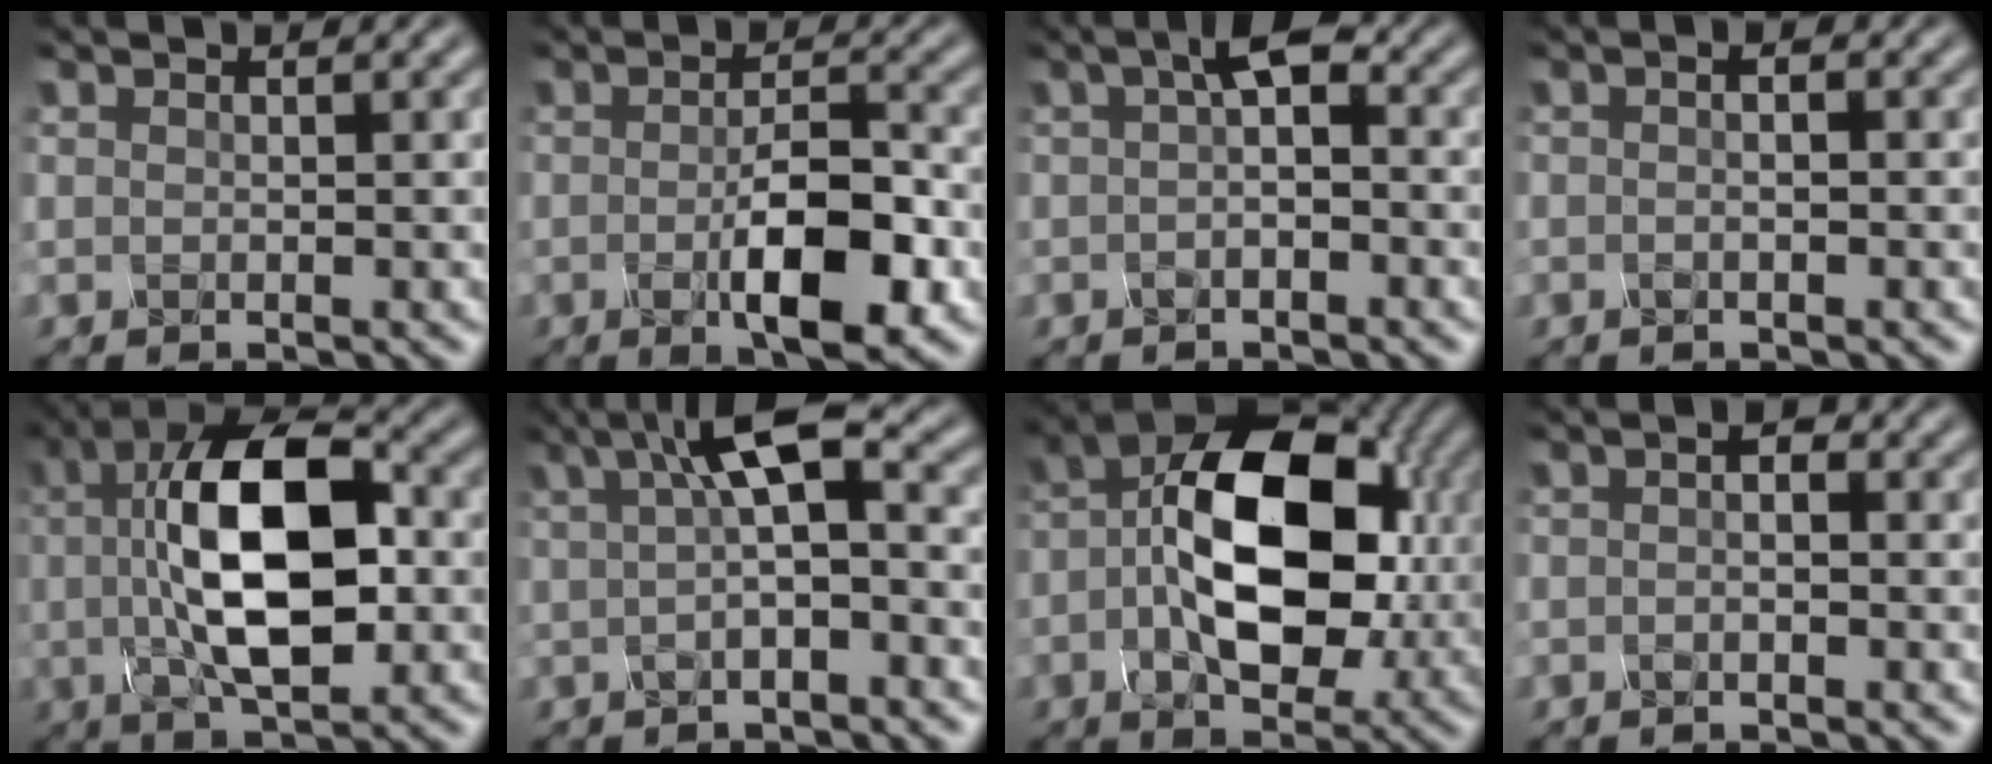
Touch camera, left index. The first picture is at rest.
{"total": 6.6, "force": [-1.9, 2.2, 6.0], "torque": [-0.096, -0.011, -0.030]}
{"total": 2.5, "force": [0.0, 0.6, 2.4], "torque": [-0.040, 0.002, -0.006]}
{"total": 1.5, "force": [0.0, 0.5, 1.4], "torque": [-0.004, -0.009, -0.014]}
{"total": 11.3, "force": [0.7, 4.9, 10.2], "torque": [-0.168, 0.013, 0.006]}
{"total": 5.7, "force": [1.2, 1.5, 5.4], "torque": [-0.078, 0.015, 0.011]}
{"total": 11.9, "force": [0.1, 7.0, 9.6], "torque": [-0.152, 0.005, -0.003]}
{"total": 1.4, "force": [-0.4, 0.5, 1.2], "torque": [-0.014, -0.008, -0.012]}